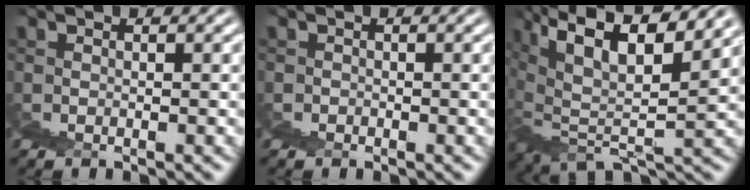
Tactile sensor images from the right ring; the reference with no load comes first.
{"total": 1.5, "force": [0.4, 1.2, -0.9], "torque": [0.025, 0.009, -0.001]}
{"total": 6.3, "force": [4.0, 1.8, 4.5], "torque": [-0.087, 0.008, 0.066]}